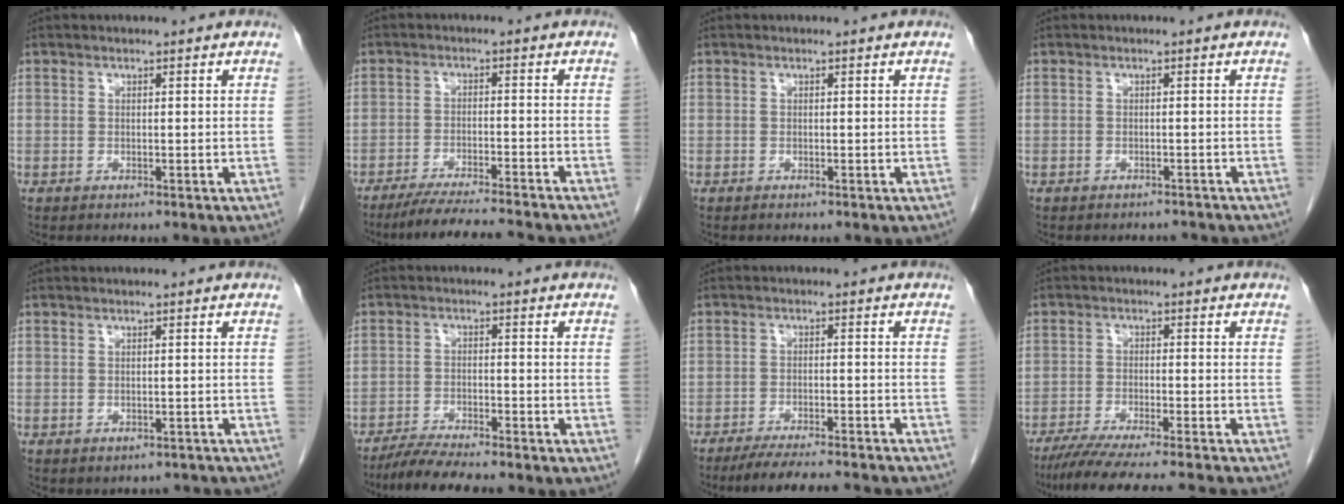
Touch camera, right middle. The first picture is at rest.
{"total": 10.9, "force": [-9.8, -0.3, 4.9], "torque": [-0.062, -0.019, -0.151]}
{"total": 0.0}
{"total": 2.3, "force": [-2.2, 0.7, -0.1], "torque": [0.003, -0.002, -0.029]}
{"total": 3.1, "force": [-2.5, 1.7, 0.5], "torque": [-0.003, 0.009, -0.028]}
{"total": 6.5, "force": [-5.7, 0.0, 3.3], "torque": [-0.054, -0.017, -0.095]}
{"total": 14.0, "force": [-12.7, 1.1, 5.8], "torque": [-0.083, -0.016, -0.170]}
{"total": 14.3, "force": [-12.9, -0.6, 6.3], "torque": [-0.089, -0.032, -0.194]}